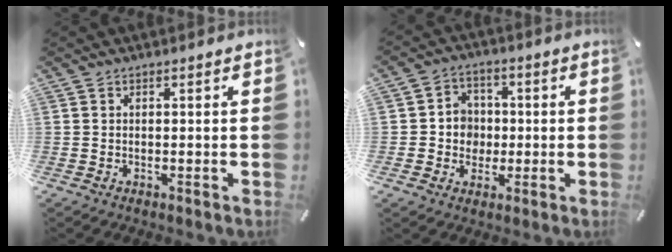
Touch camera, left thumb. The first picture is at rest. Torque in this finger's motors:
{"motor_torque": [1.03, 0.98, 0.07, 0.16, 0.07]}